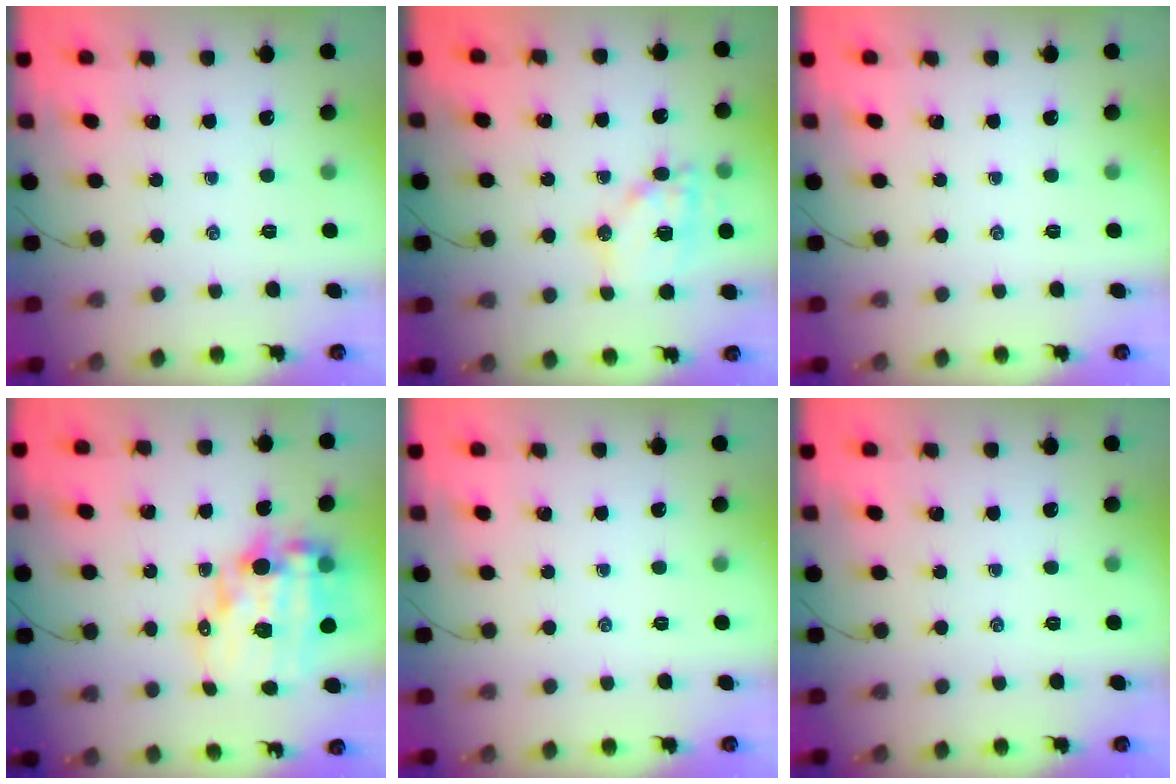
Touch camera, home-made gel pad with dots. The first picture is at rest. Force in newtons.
{"total": 14.3, "press": 14.1, "slide": 2.5}
{"total": 0.0}
{"total": 16.3, "press": 16.0, "slide": 3.5}
{"total": 0.0}
{"total": 0.0}